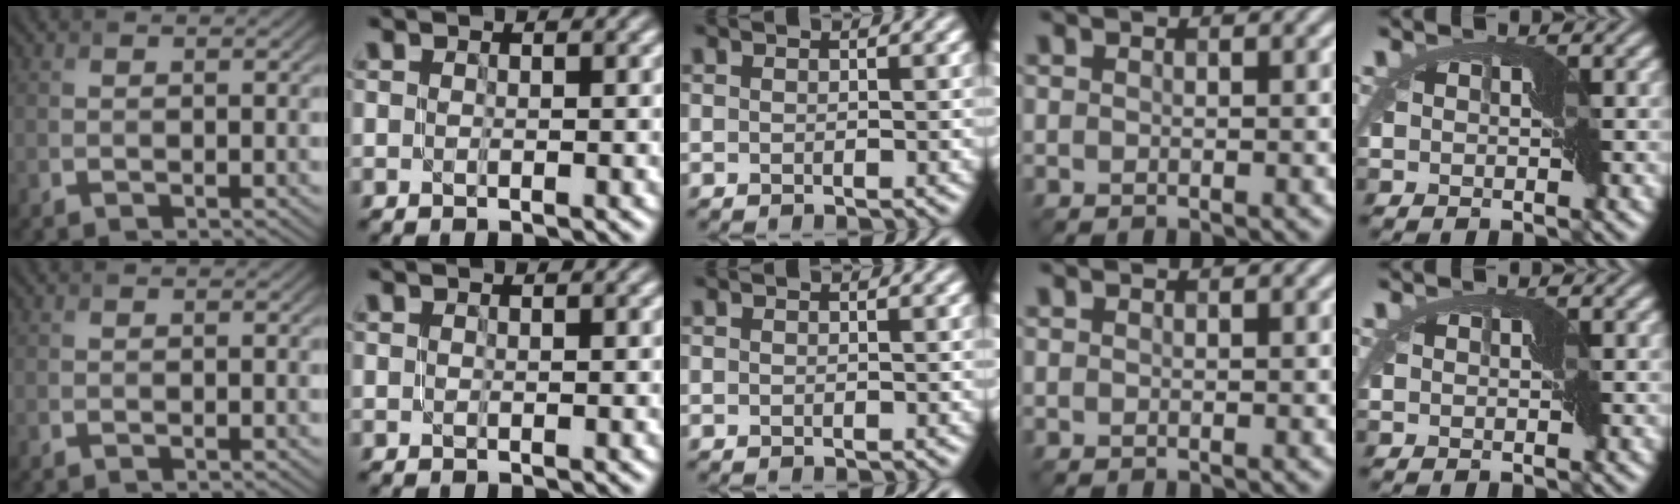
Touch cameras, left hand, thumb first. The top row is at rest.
{}